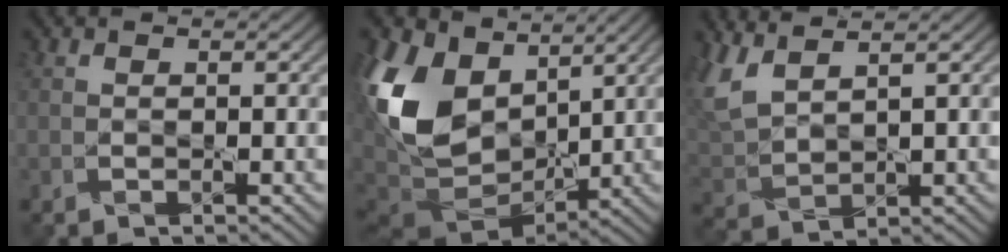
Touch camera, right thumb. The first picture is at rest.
{"total": 15.5, "force": [3.2, 10.7, 10.8], "torque": [-0.283, 0.009, 0.058]}
{"total": 6.7, "force": [4.4, 2.6, 4.3], "torque": [-0.129, 0.010, 0.091]}